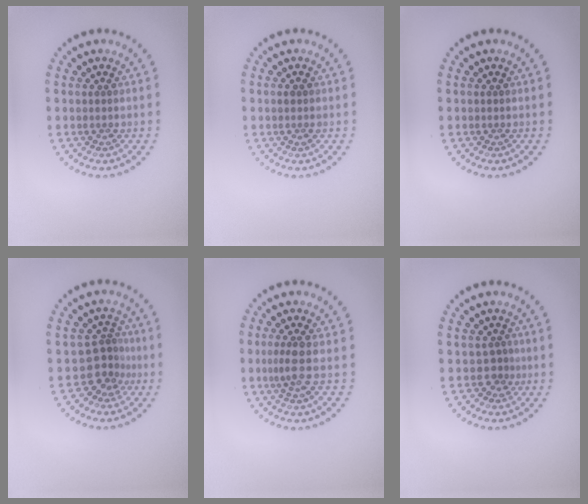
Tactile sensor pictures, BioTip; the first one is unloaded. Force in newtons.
{"total": 0.8, "press": 0.8, "slide": 0.2}
{"total": 0.0}
{"total": 2.7, "press": 1.7, "slide": 2.0}
{"total": 1.9, "press": 1.5, "slide": 1.2}
{"total": 1.4, "press": 0.9, "slide": 1.0}